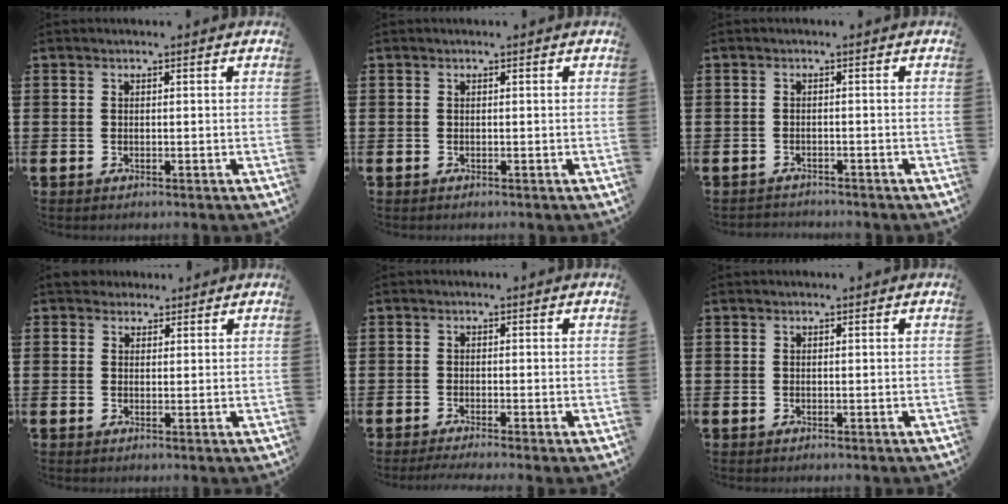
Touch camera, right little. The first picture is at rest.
{"total": 0.0}
{"total": 1.1, "force": [-1.1, 0.1, -0.2], "torque": [0.000, 0.003, -0.023]}
{"total": 2.2, "force": [1.7, 1.3, 0.0], "torque": [0.009, 0.002, 0.031]}
{"total": 0.9, "force": [-0.7, -0.1, 0.6], "torque": [-0.009, -0.002, -0.013]}
{"total": 0.0}